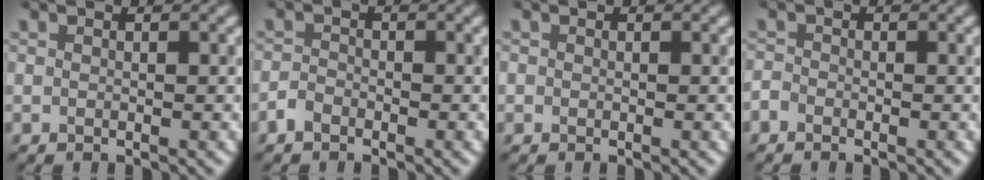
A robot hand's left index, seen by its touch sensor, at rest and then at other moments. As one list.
[{"total": 1.3, "force": [-1.0, 0.7, 0.4], "torque": [-0.003, 0.005, -0.025]}, {"total": 0.0}, {"total": 0.8, "force": [-0.7, 0.4, 0.2], "torque": [0.000, 0.003, -0.020]}]